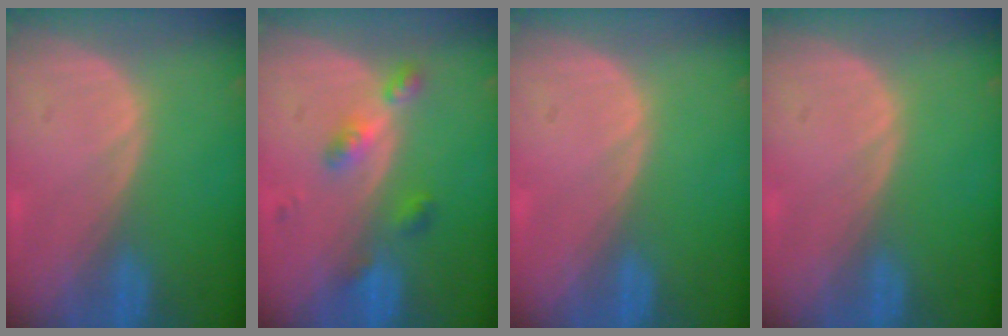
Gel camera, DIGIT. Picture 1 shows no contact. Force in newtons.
{"total": 4.7, "press": 4.2, "slide": 2.1}
{"total": 0.0}
{"total": 0.0}